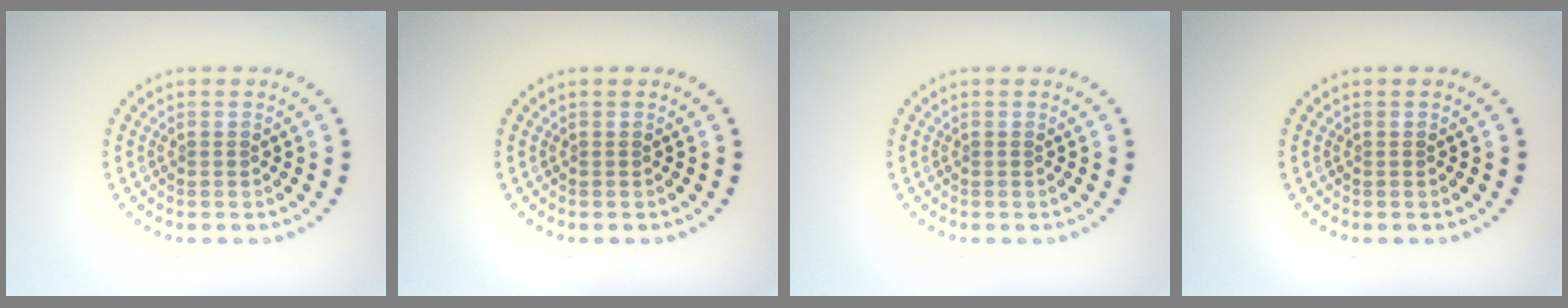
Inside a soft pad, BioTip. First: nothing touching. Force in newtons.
{"total": 0.0}
{"total": 0.0}
{"total": 0.0}